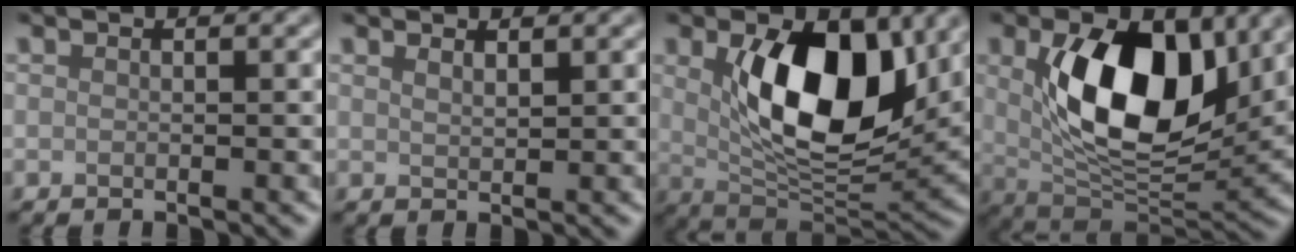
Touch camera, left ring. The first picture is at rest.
{"total": 0.8, "force": [0.8, 0.0, 0.2], "torque": [-0.006, 0.001, 0.018]}
{"total": 10.4, "force": [2.2, 5.4, 8.6], "torque": [-0.147, -0.012, 0.047]}
{"total": 11.5, "force": [2.4, 6.4, 9.2], "torque": [-0.169, -0.011, 0.050]}